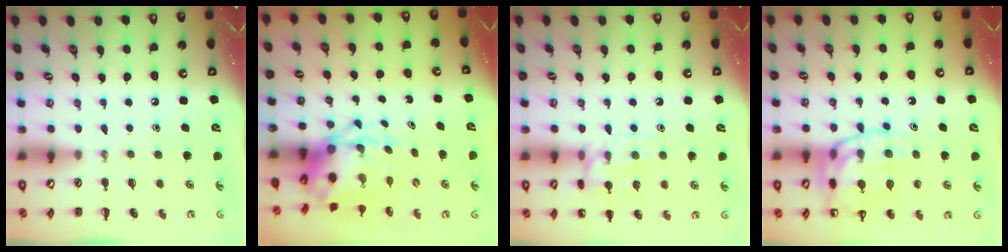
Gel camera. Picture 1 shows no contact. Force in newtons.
{"total": 4.6, "press": 4.5, "slide": 1.1}
{"total": 11.7, "press": 11.7, "slide": 0.7}
{"total": 17.4, "press": 17.1, "slide": 3.0}